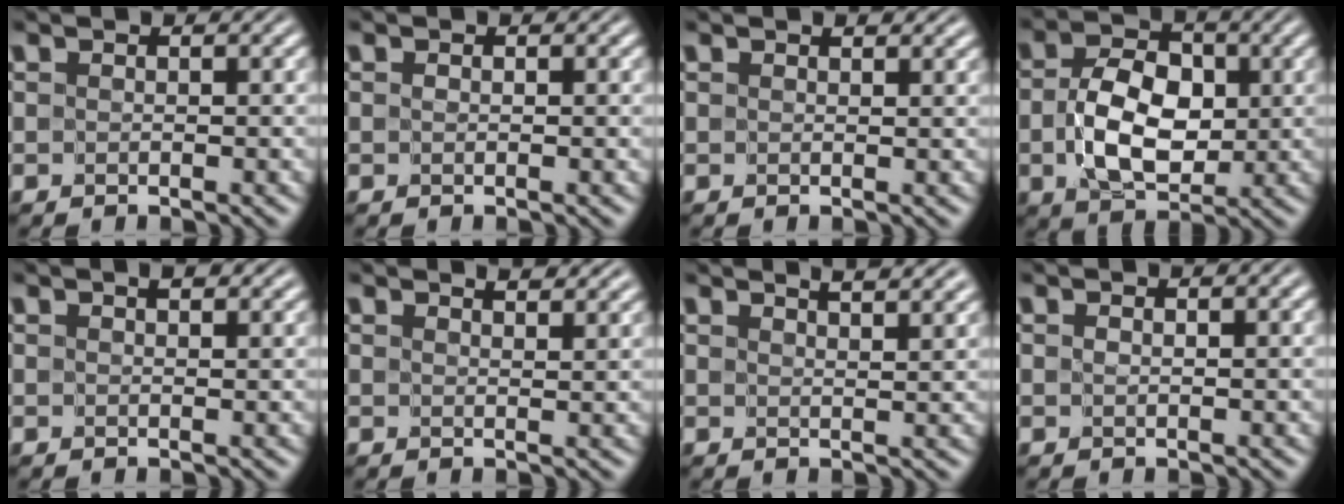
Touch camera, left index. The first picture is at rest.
{"total": 0.0}
{"total": 1.2, "force": [0.9, 0.4, 0.6], "torque": [0.000, -0.002, 0.014]}
{"total": 6.3, "force": [-0.8, 4.1, 4.7], "torque": [-0.094, -0.004, -0.010]}
{"total": 1.5, "force": [0.9, 0.6, 1.0], "torque": [-0.009, 0.002, 0.015]}
{"total": 3.2, "force": [2.8, 0.7, 1.3], "torque": [-0.007, 0.013, 0.020]}
{"total": 4.9, "force": [3.9, 1.4, 2.5], "torque": [-0.008, 0.028, 0.024]}
{"total": 0.0}